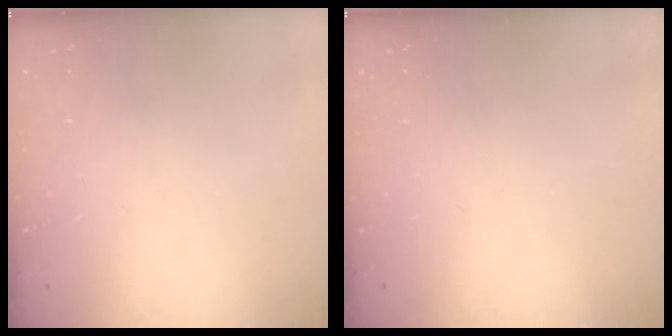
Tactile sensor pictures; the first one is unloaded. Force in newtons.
{"total": 0.0}